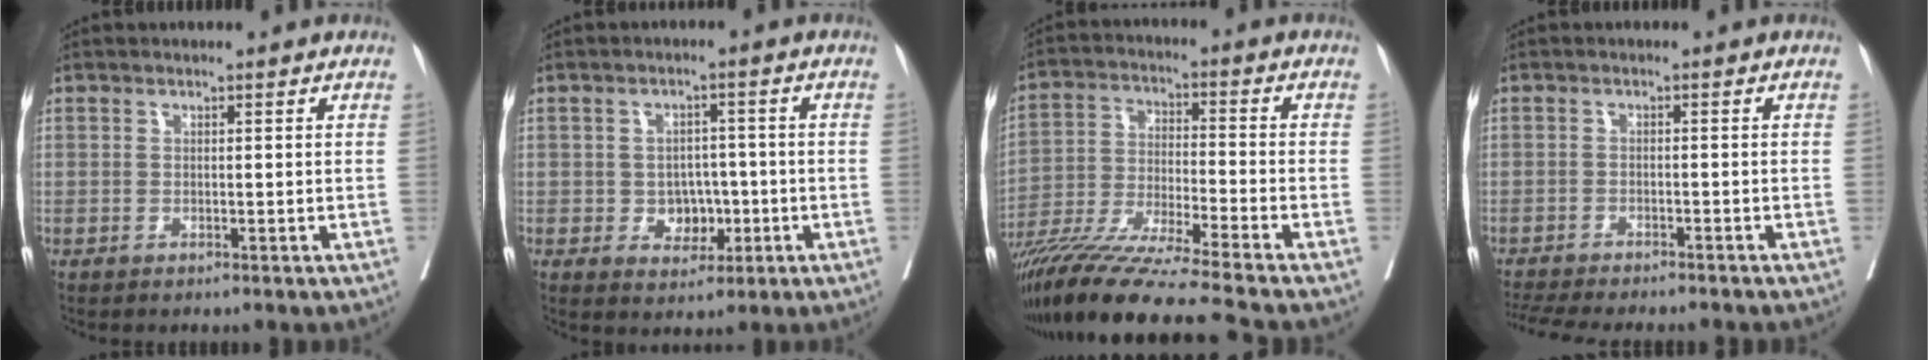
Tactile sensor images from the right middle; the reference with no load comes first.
{"total": 4.7, "force": [-1.1, 3.6, 2.8], "torque": [-0.030, 0.008, -0.009]}
{"total": 18.6, "force": [-15.6, -1.8, 9.9], "torque": [-0.201, -0.048, -0.277]}
{"total": 13.3, "force": [-12.0, 2.0, 5.5], "torque": [-0.098, -0.018, -0.164]}